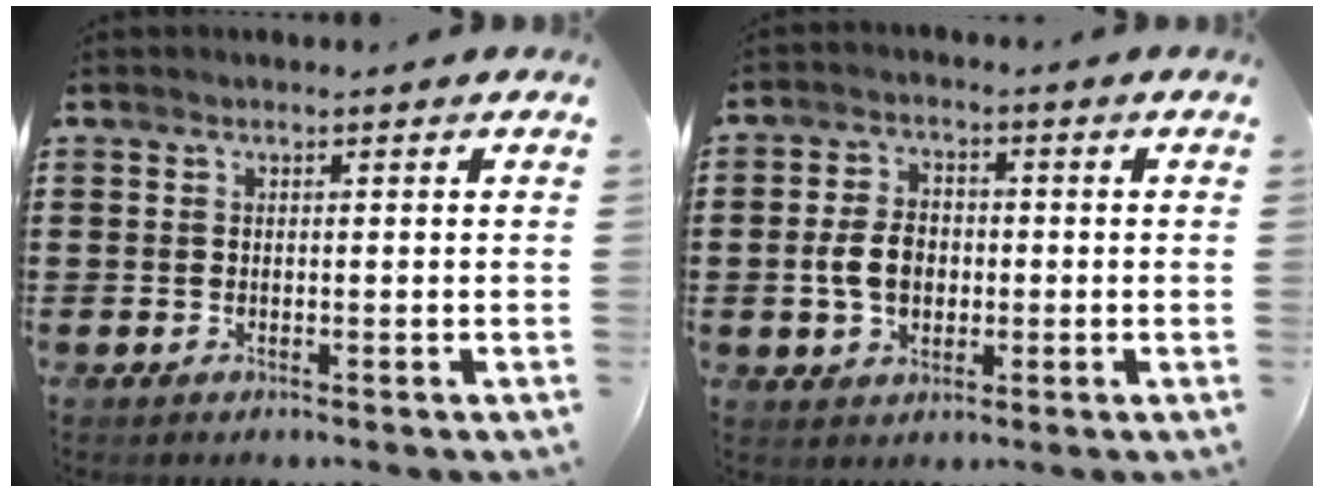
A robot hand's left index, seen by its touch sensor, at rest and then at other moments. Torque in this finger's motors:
{"motor_torque": [1.27, 0.64, 0.34, 0.06]}